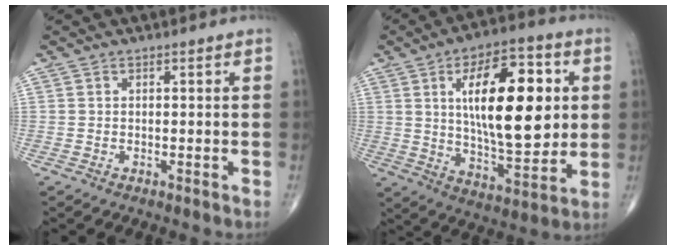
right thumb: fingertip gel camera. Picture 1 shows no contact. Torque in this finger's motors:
{"motor_torque": [-1.32, 2.90, 2.20, 0.57, 0.62]}